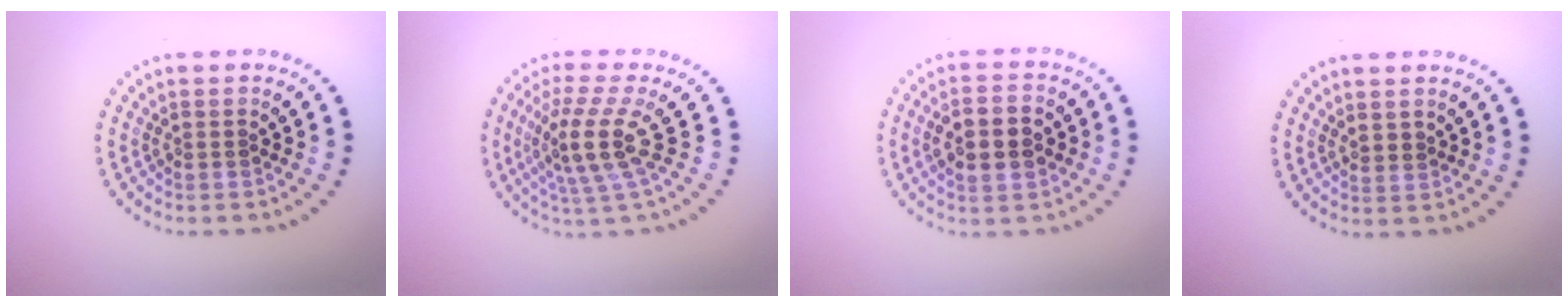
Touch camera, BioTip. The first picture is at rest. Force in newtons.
{"total": 4.3, "press": 3.4, "slide": 2.7}
{"total": 4.0, "press": 4.0, "slide": 0.4}
{"total": 0.5, "press": 0.4, "slide": 0.4}